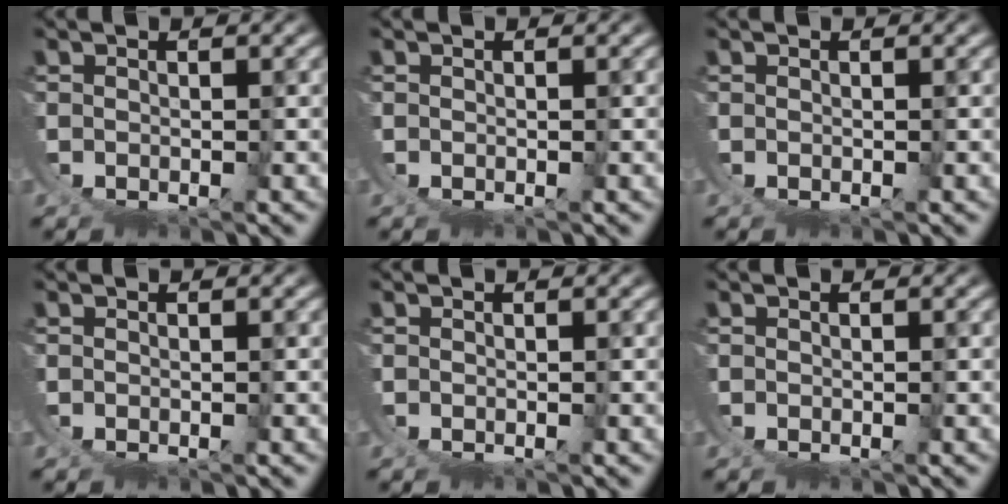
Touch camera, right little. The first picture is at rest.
{"total": 0.0}
{"total": 0.0}
{"total": 0.0}
{"total": 0.0}
{"total": 0.0}